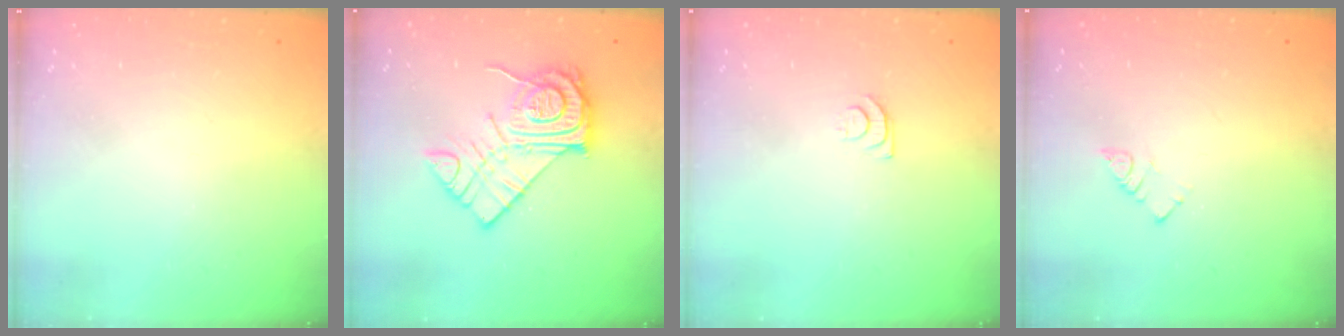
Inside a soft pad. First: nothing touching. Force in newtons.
{"total": 14.9, "press": 14.8, "slide": 1.2}
{"total": 4.1, "press": 4.1, "slide": 0.5}
{"total": 2.5, "press": 2.5, "slide": 0.1}